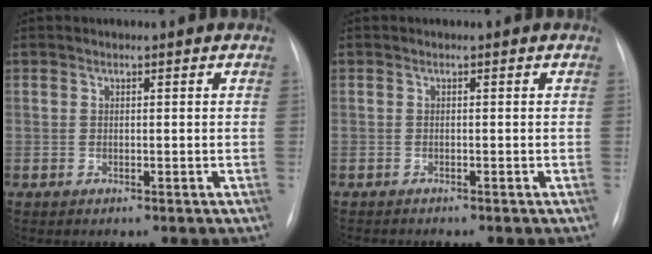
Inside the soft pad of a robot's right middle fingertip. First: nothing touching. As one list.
[{"total": 1.2, "force": [-1.2, -0.1, 0.3], "torque": [-0.004, -0.003, -0.016]}]